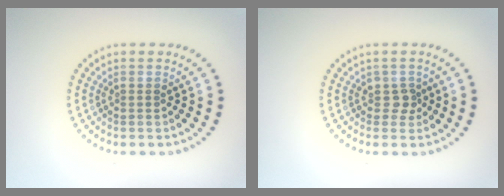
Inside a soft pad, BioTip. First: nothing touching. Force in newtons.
{"total": 1.3, "press": 1.1, "slide": 0.7}